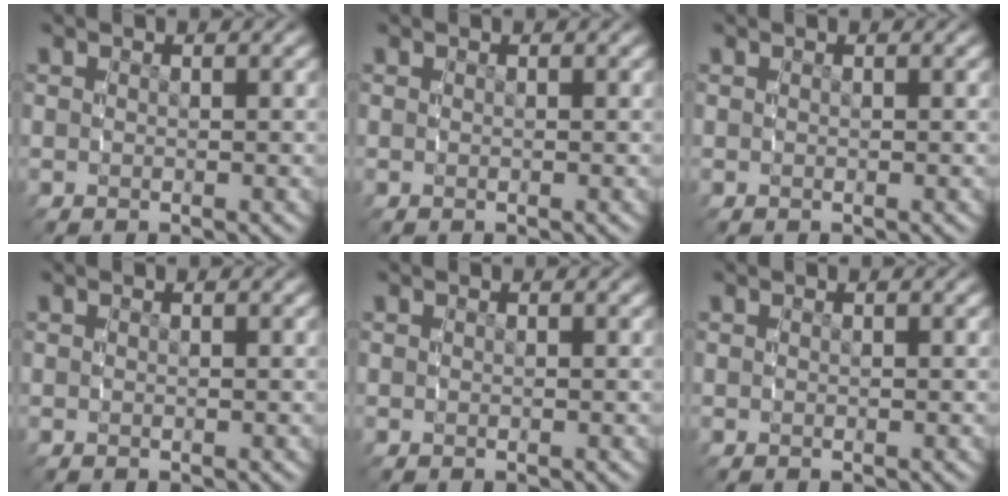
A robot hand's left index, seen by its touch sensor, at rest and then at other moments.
{"total": 0.0}
{"total": 0.0}
{"total": 0.0}
{"total": 0.0}
{"total": 0.0}